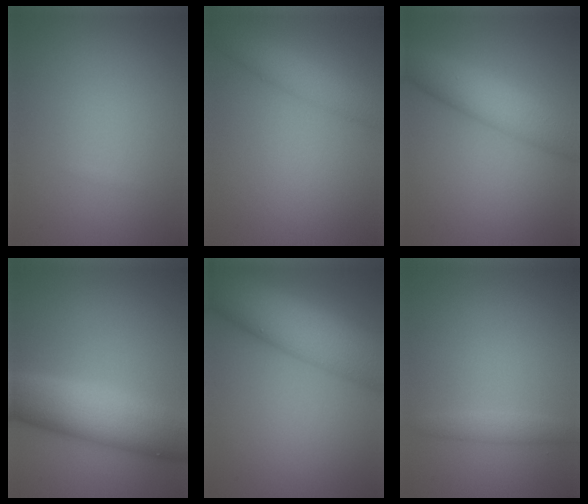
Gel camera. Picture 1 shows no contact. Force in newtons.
{"total": 4.0, "press": 4.0, "slide": 0.1}
{"total": 6.3, "press": 6.3, "slide": 0.3}
{"total": 9.1, "press": 9.1, "slide": 0.3}
{"total": 11.2, "press": 11.2, "slide": 0.4}
{"total": 1.5, "press": 1.5, "slide": 0.1}